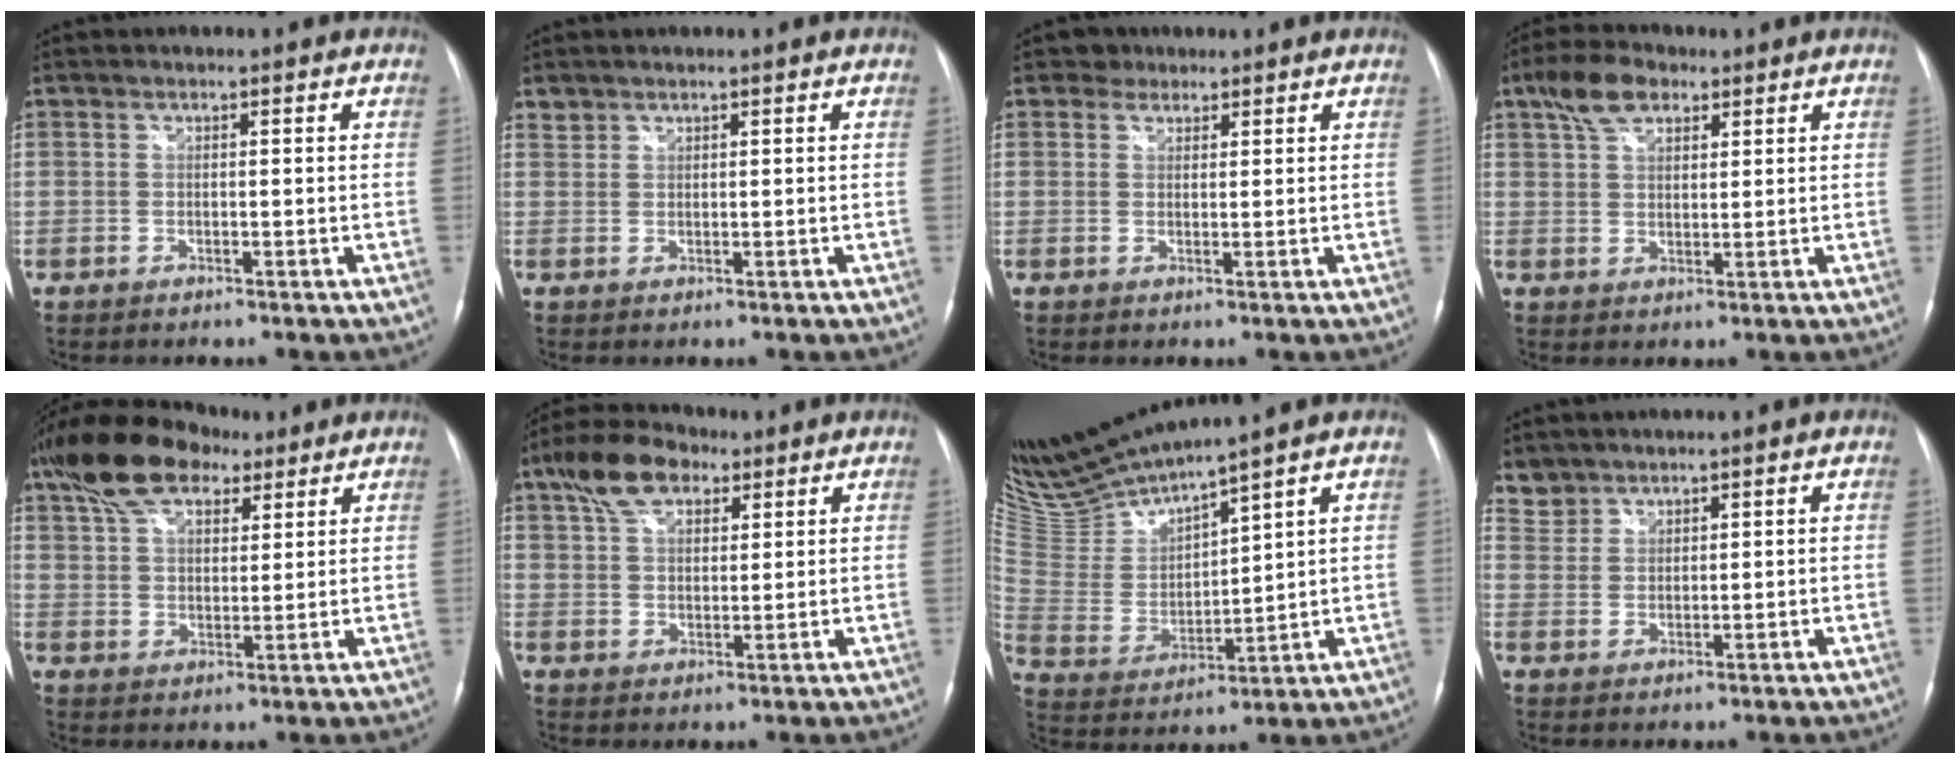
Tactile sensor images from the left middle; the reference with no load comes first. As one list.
[{"total": 1.2, "force": [1.0, 0.6, -0.2], "torque": [0.008, 0.006, 0.018]}, {"total": 2.3, "force": [1.6, 1.6, -0.1], "torque": [0.001, 0.006, 0.021]}, {"total": 6.5, "force": [3.9, 3.5, 3.9], "torque": [-0.082, 0.022, 0.076]}, {"total": 13.4, "force": [8.9, 6.5, 7.7], "torque": [-0.155, 0.041, 0.162]}, {"total": 8.8, "force": [5.2, 4.7, 5.4], "torque": [-0.112, 0.027, 0.095]}, {"total": 14.1, "force": [13.2, -0.6, 4.9], "torque": [-0.115, -0.013, 0.277]}, {"total": 3.3, "force": [2.9, 1.6, -0.5], "torque": [0.017, 0.008, 0.058]}]